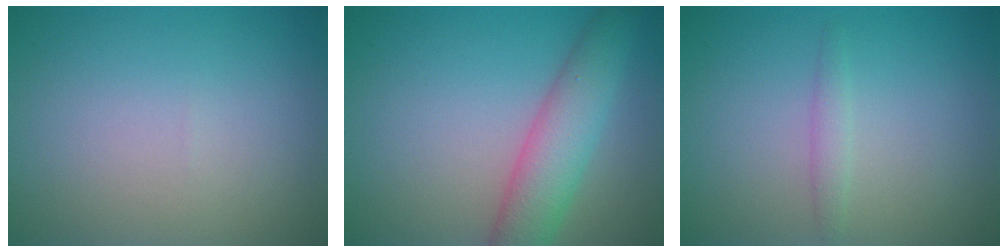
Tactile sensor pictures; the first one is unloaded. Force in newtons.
{"total": 5.2, "press": 5.2, "slide": 0.3}
{"total": 1.1, "press": 1.1, "slide": 0.0}